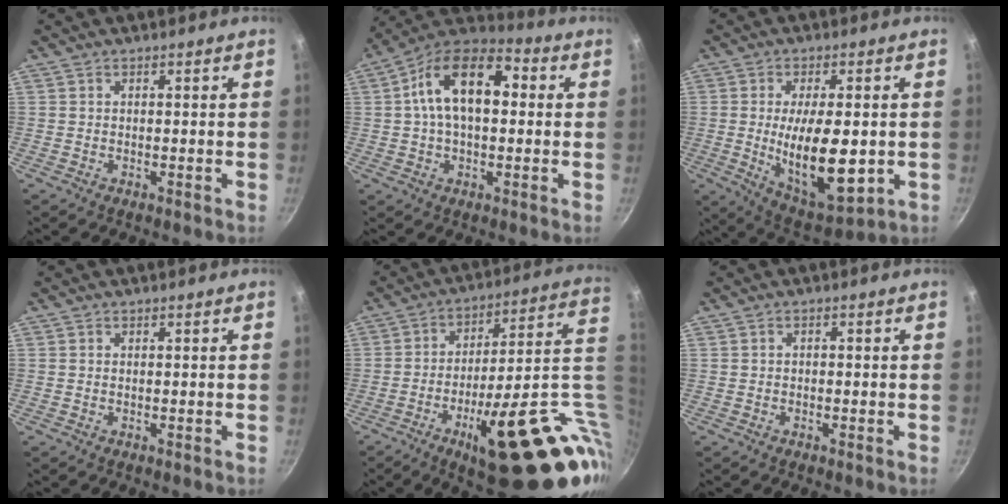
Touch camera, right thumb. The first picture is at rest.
{"total": 16.2, "force": [2.3, 9.4, 13.0], "torque": [-0.195, 0.031, 0.017]}
{"total": 16.2, "force": [-1.6, 6.9, 14.5], "torque": [-0.219, -0.013, -0.012]}
{"total": 0.0}
{"total": 31.1, "force": [-4.5, 10.4, 29.0], "torque": [-0.354, 0.001, -0.049]}
{"total": 0.6, "force": [-0.2, 0.4, 0.4], "torque": [-0.009, 0.007, -0.002]}